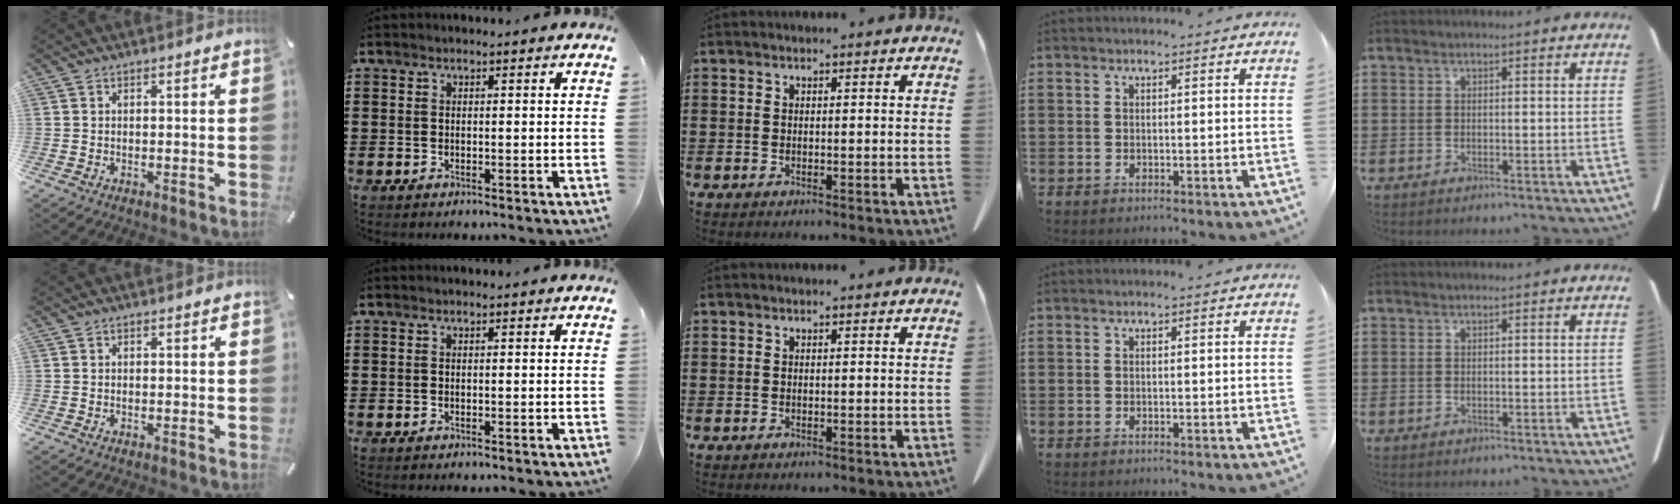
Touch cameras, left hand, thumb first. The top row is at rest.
{}